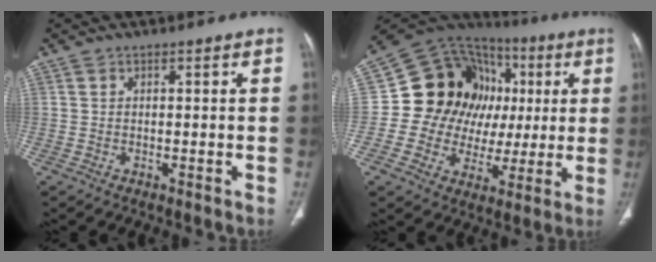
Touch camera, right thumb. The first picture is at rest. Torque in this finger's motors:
{"motor_torque": [0.88, 2.60, 0.86, -0.77, 0.03]}